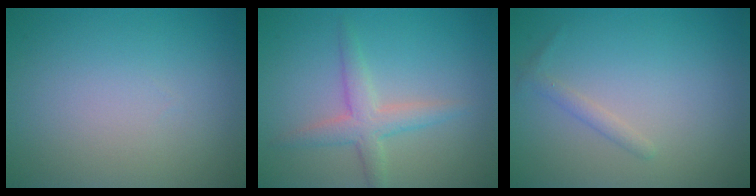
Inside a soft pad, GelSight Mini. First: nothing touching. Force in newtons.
{"total": 2.9, "press": 2.9, "slide": 0.1}
{"total": 1.1, "press": 1.1, "slide": 0.1}